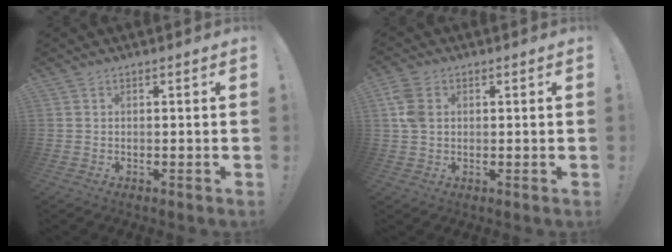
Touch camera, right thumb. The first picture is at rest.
{"total": 6.5, "force": [1.7, 4.6, 4.3], "torque": [-0.097, 0.004, 0.032]}